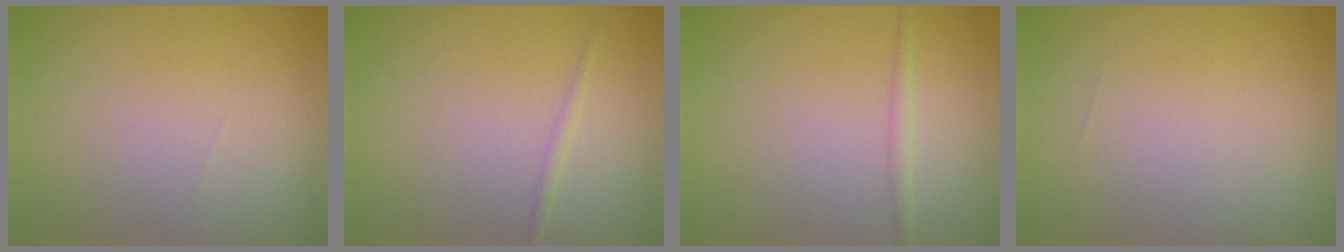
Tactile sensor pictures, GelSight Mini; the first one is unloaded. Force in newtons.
{"total": 0.7, "press": 0.7, "slide": 0.0}
{"total": 1.0, "press": 1.0, "slide": 0.0}
{"total": 0.0}